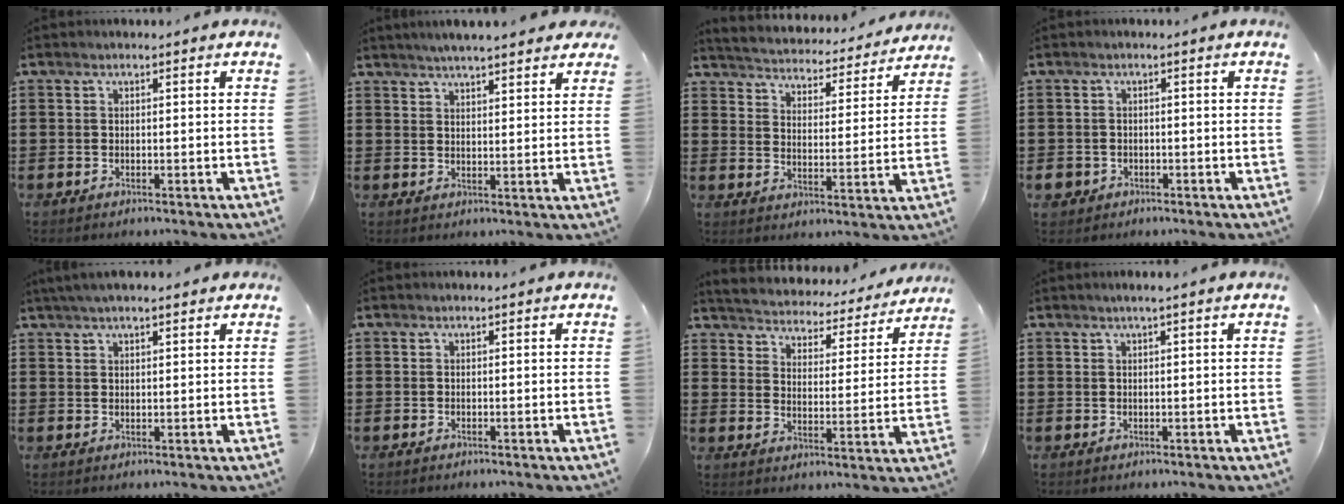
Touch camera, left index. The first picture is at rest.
{"total": 3.7, "force": [3.5, 0.1, 1.3], "torque": [-0.037, -0.004, 0.061]}
{"total": 3.8, "force": [3.8, 0.0, -0.3], "torque": [-0.023, -0.038, 0.059]}
{"total": 1.5, "force": [-0.8, 1.3, 0.2], "torque": [-0.011, 0.002, -0.020]}
{"total": 2.7, "force": [2.2, 0.5, 1.6], "torque": [-0.034, 0.007, 0.040]}
{"total": 0.0}
{"total": 3.5, "force": [3.5, 0.1, -0.5], "torque": [-0.017, -0.036, 0.053]}
{"total": 0.8, "force": [0.5, -0.1, 0.7], "torque": [-0.012, -0.001, 0.008]}